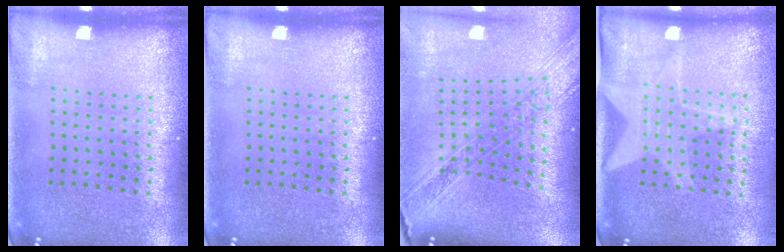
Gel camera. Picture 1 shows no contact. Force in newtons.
{"total": 0.0}
{"total": 1.7, "press": 1.5, "slide": 0.8}
{"total": 1.8, "press": 1.5, "slide": 1.1}